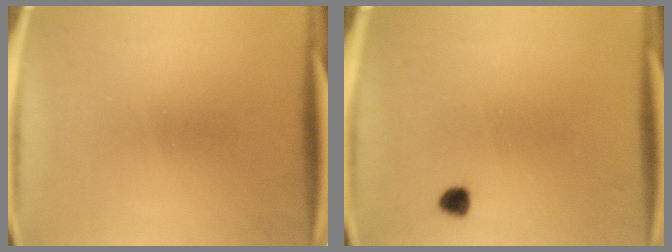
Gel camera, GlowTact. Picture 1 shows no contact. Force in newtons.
{"total": 1.8}